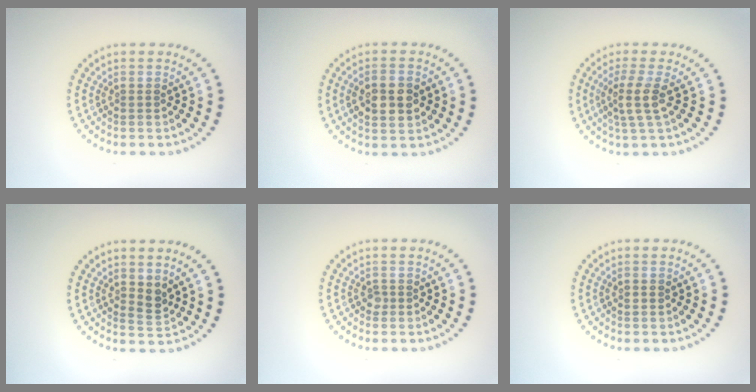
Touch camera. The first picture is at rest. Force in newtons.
{"total": 3.8, "press": 3.8, "slide": 0.2}
{"total": 2.9, "press": 2.3, "slide": 1.8}
{"total": 1.4, "press": 1.3, "slide": 0.7}
{"total": 0.8, "press": 0.6, "slide": 0.5}
{"total": 0.9, "press": 0.9, "slide": 0.0}